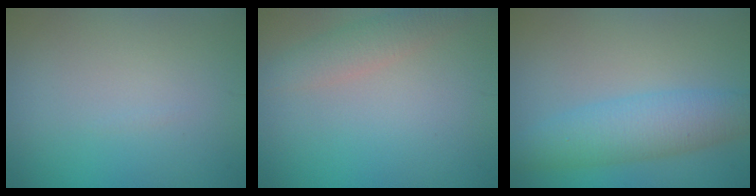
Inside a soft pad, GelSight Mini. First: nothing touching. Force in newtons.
{"total": 2.3, "press": 2.3, "slide": 0.1}
{"total": 5.0, "press": 5.0, "slide": 0.1}